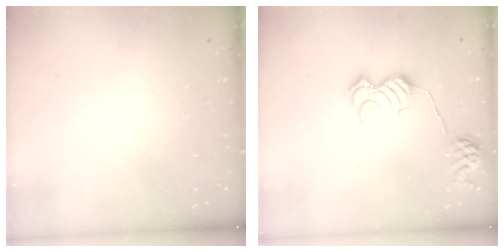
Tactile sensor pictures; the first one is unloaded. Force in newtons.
{"total": 11.1, "press": 11.0, "slide": 0.7}